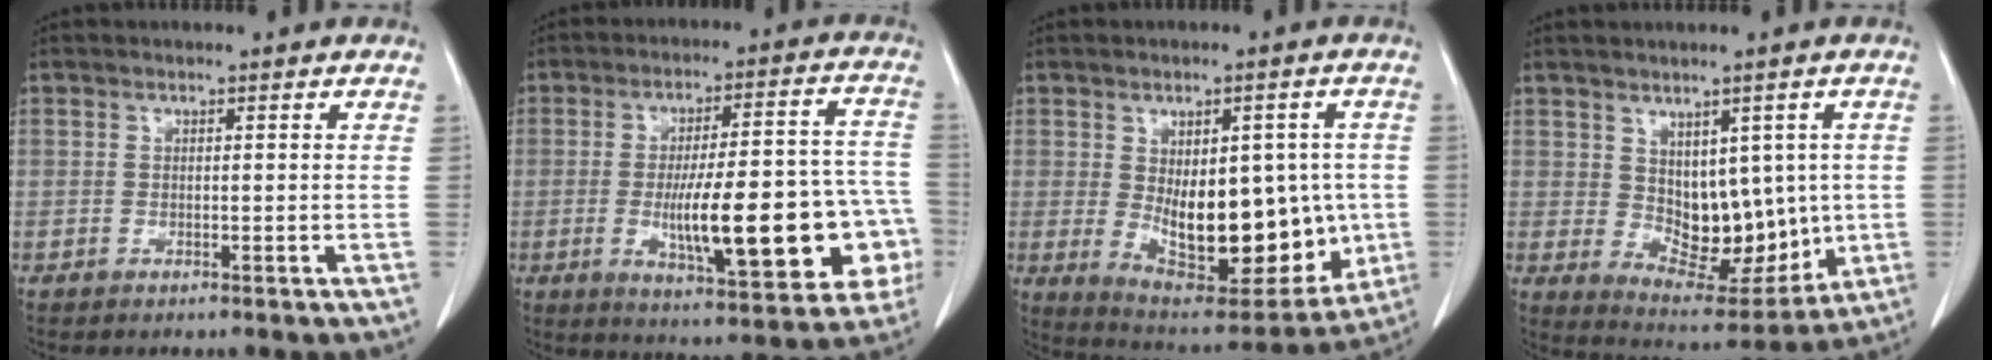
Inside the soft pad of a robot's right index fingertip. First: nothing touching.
{"total": 22.8, "force": [-5.2, 5.6, 21.5], "torque": [-0.245, 0.029, -0.054]}
{"total": 21.2, "force": [-2.1, 10.9, 18.1], "torque": [-0.285, -0.004, 0.000]}
{"total": 12.6, "force": [0.6, 7.8, 9.9], "torque": [-0.135, 0.006, 0.042]}